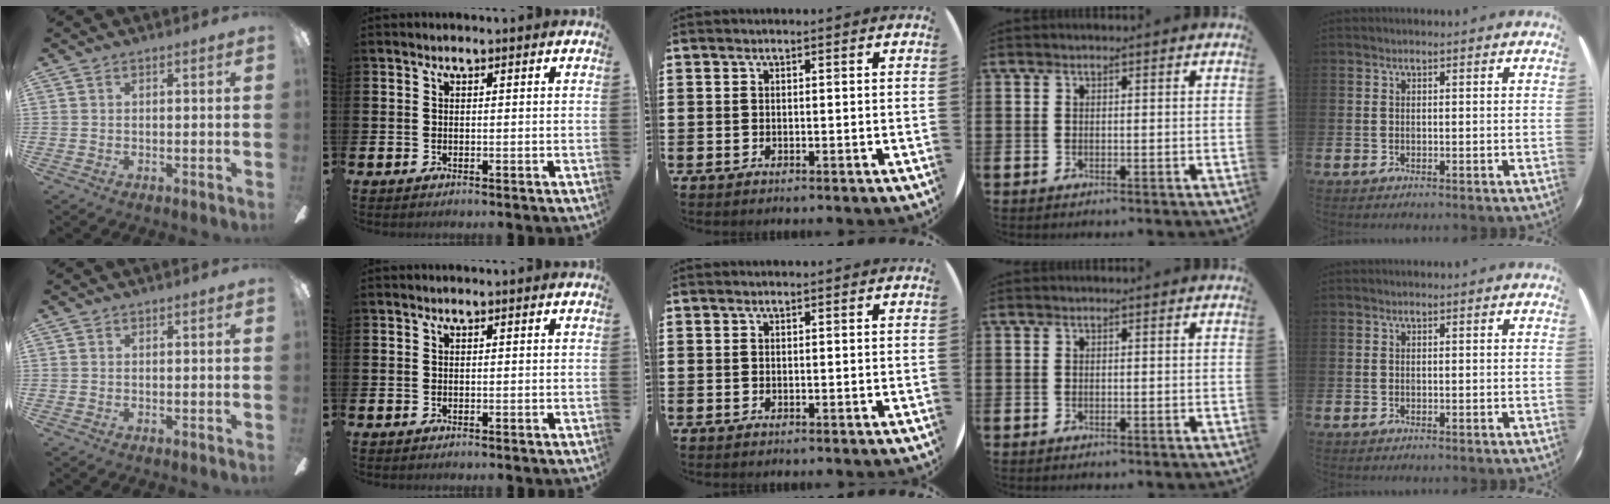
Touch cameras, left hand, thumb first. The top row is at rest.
{}